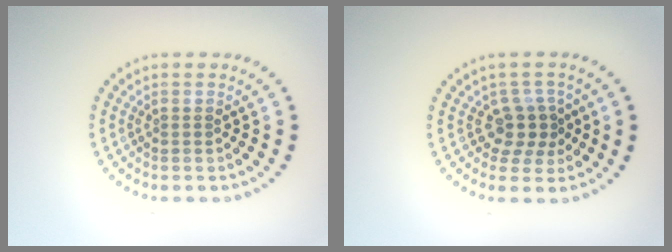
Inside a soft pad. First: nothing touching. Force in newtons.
{"total": 2.6, "press": 2.0, "slide": 1.7}